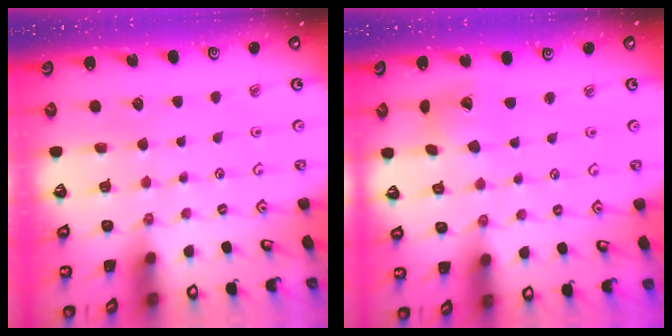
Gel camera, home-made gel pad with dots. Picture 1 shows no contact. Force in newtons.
{"total": 7.1, "press": 7.1, "slide": 1.0}